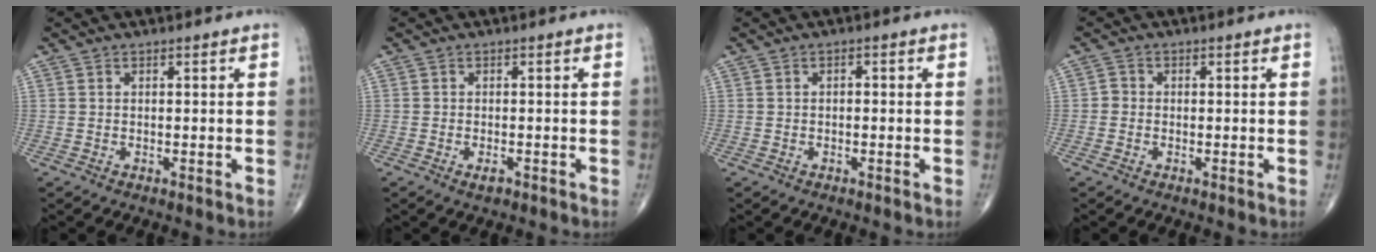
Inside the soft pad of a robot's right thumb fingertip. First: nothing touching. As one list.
[{"total": 1.5, "force": [-0.8, 0.6, 1.0], "torque": [-0.019, 0.001, -0.013]}, {"total": 0.9, "force": [0.0, 0.5, 0.7], "torque": [-0.010, 0.004, -0.002]}, {"total": 1.4, "force": [-0.4, 1.2, 0.5], "torque": [0.000, 0.005, -0.014]}]